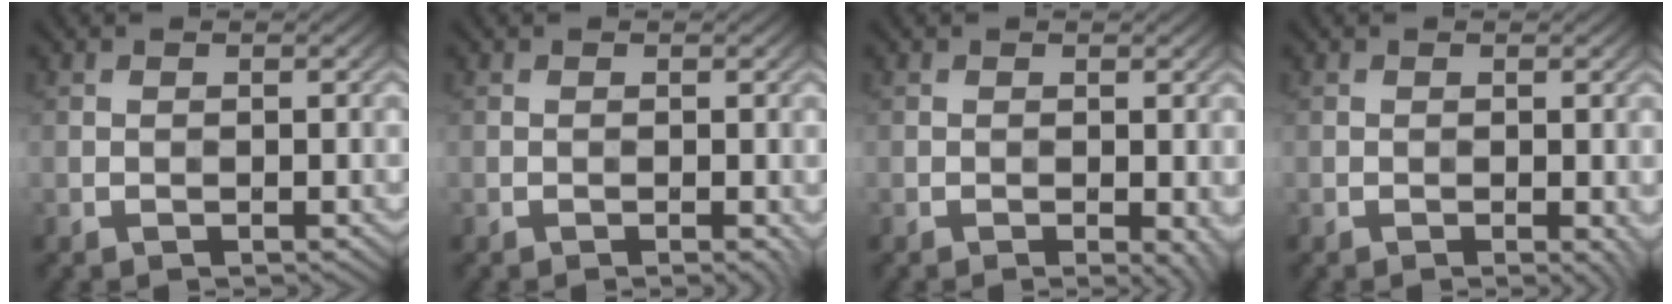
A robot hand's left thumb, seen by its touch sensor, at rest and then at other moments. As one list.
[{"total": 0.7, "force": [-0.2, 0.2, 0.7], "torque": [-0.011, -0.003, -0.005]}, {"total": 1.8, "force": [-0.5, 0.6, 1.6], "torque": [-0.021, -0.007, -0.006]}, {"total": 1.0, "force": [-0.2, 0.3, 1.0], "torque": [-0.013, -0.006, -0.005]}]